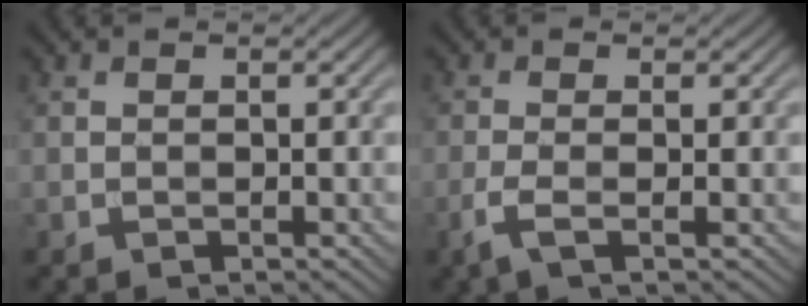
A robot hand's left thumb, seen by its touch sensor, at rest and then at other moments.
{"total": 2.6, "force": [-1.1, 0.6, 2.3], "torque": [-0.057, 0.000, -0.030]}